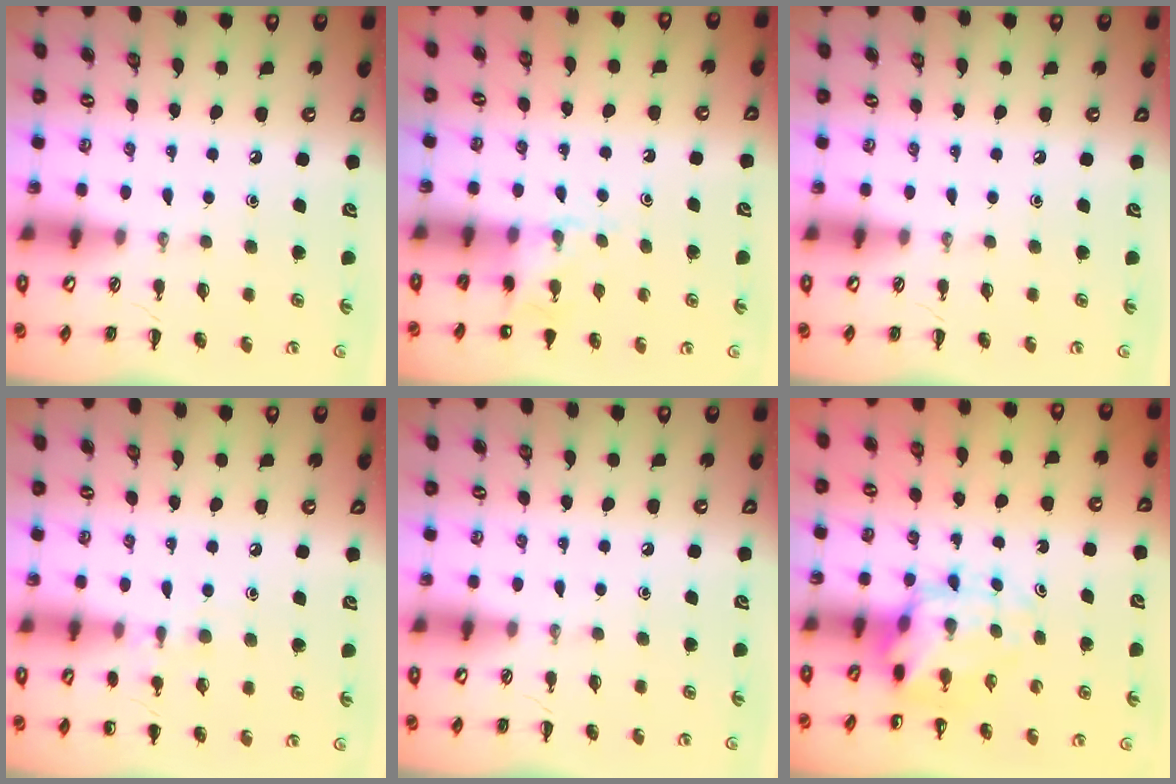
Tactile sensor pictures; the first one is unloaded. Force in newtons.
{"total": 5.5, "press": 5.3, "slide": 1.3}
{"total": 0.0}
{"total": 6.3, "press": 5.9, "slide": 2.0}
{"total": 0.0}
{"total": 6.1, "press": 6.0, "slide": 1.3}